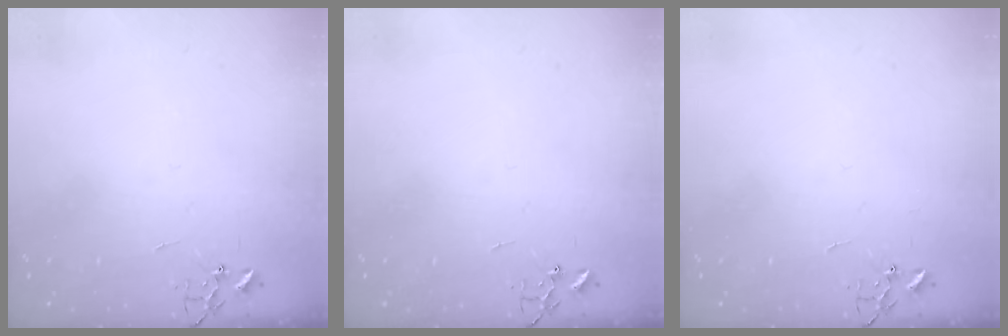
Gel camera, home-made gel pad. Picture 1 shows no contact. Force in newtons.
{"total": 0.0}
{"total": 0.0}